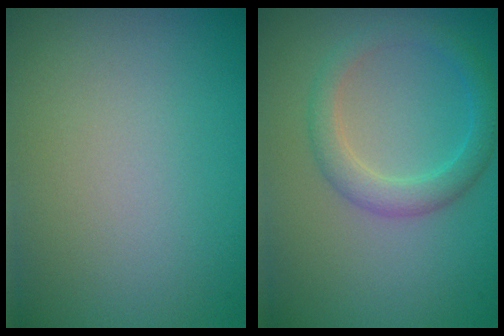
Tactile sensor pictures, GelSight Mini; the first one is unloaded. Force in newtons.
{"total": 2.8, "press": 2.8, "slide": 0.2}